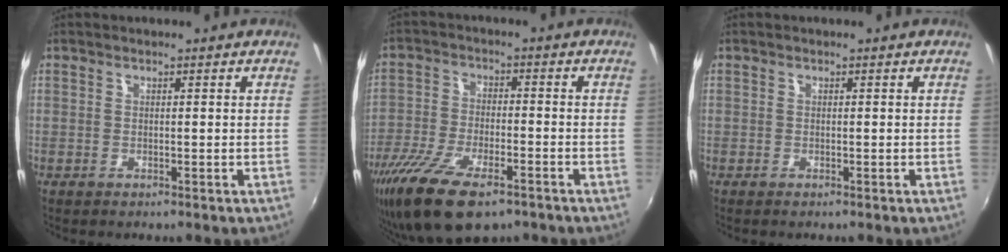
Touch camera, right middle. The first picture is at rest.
{"total": 14.7, "force": [-9.8, 5.4, 9.6], "torque": [-0.210, -0.045, -0.180]}
{"total": 0.0}